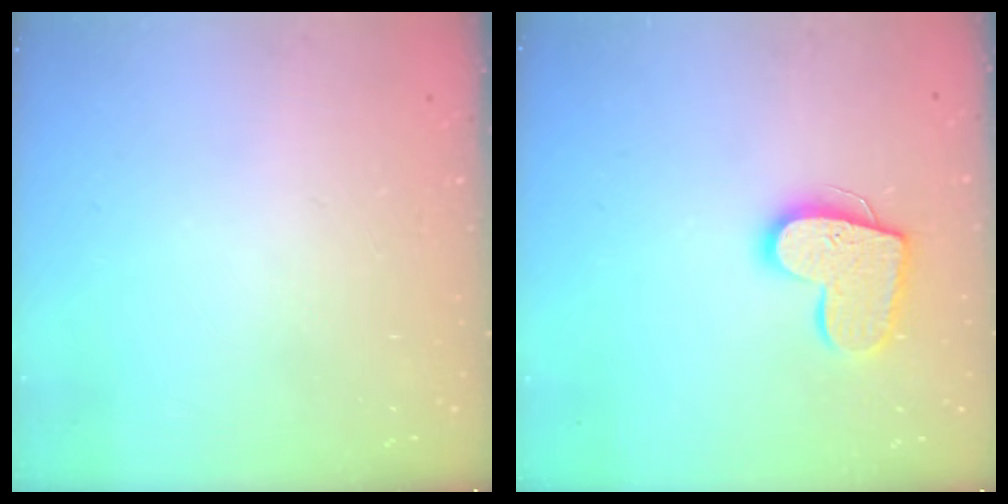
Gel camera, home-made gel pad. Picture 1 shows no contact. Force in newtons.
{"total": 14.2, "press": 14.2, "slide": 1.0}